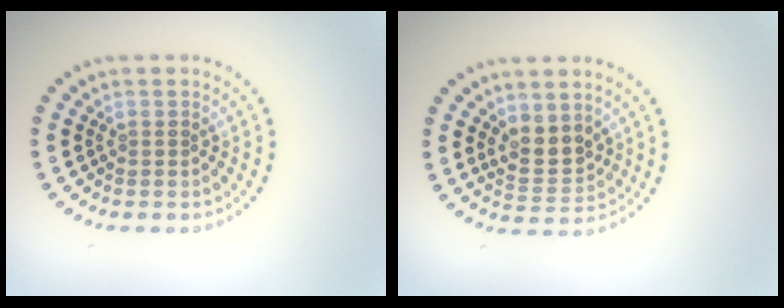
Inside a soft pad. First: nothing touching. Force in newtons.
{"total": 2.9, "press": 2.7, "slide": 1.2}